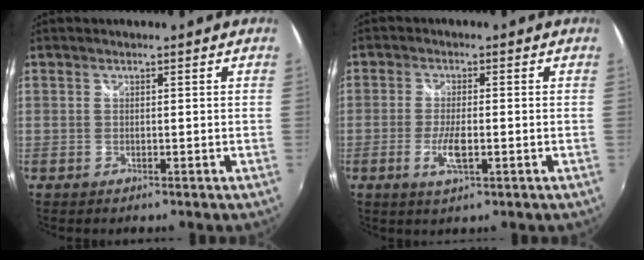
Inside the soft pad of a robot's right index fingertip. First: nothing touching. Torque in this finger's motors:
{"motor_torque": [0.17, 0.05, 0.14, 0.05]}